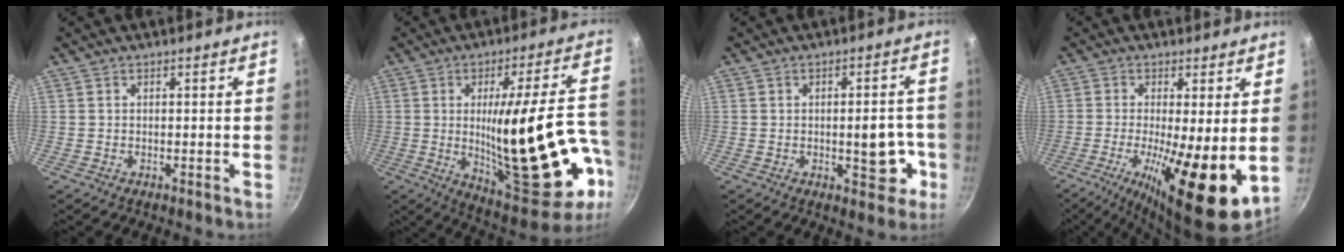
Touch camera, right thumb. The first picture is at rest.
{"total": 26.9, "force": [-5.4, 8.5, 25.0], "torque": [-0.340, 0.006, -0.049]}
{"total": 7.9, "force": [-2.0, 3.9, 6.5], "torque": [-0.047, 0.015, -0.024]}
{"total": 14.9, "force": [-2.1, 3.8, 14.2], "torque": [-0.240, -0.019, -0.032]}